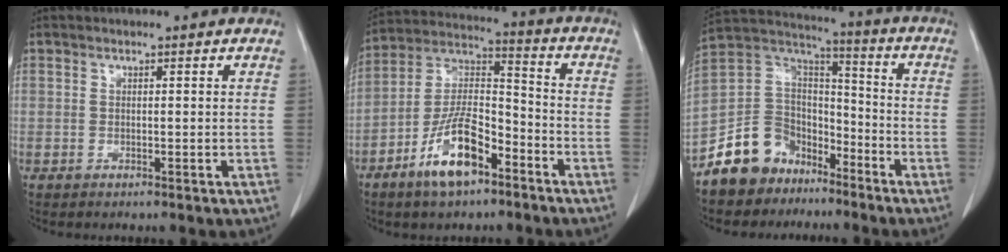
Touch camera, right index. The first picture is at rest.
{"total": 12.5, "force": [-7.0, 4.7, 9.2], "torque": [-0.187, 0.011, -0.125]}
{"total": 11.8, "force": [-8.1, 8.2, 2.5], "torque": [-0.059, 0.064, -0.149]}